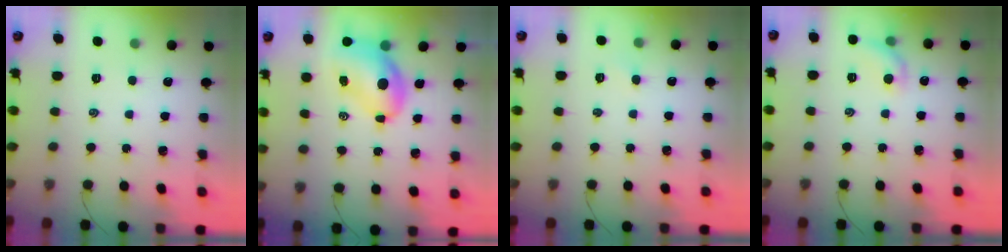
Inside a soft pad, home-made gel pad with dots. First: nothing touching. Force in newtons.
{"total": 8.9, "press": 8.5, "slide": 2.6}
{"total": 1.5, "press": 1.4, "slide": 0.6}
{"total": 7.8, "press": 7.6, "slide": 1.8}